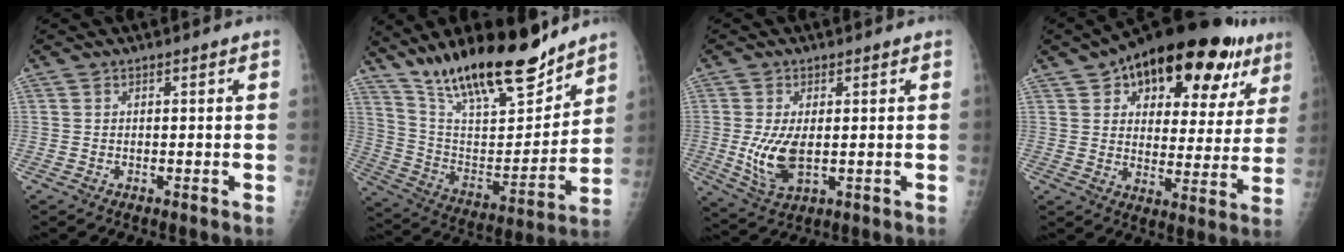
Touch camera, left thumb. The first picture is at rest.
{"total": 23.7, "force": [18.1, 7.0, 13.6], "torque": [-0.194, -0.083, 0.312]}
{"total": 8.0, "force": [-0.4, 4.0, 6.9], "torque": [-0.140, -0.012, 0.003]}
{"total": 25.5, "force": [14.2, 12.9, 16.8], "torque": [-0.199, -0.009, 0.204]}